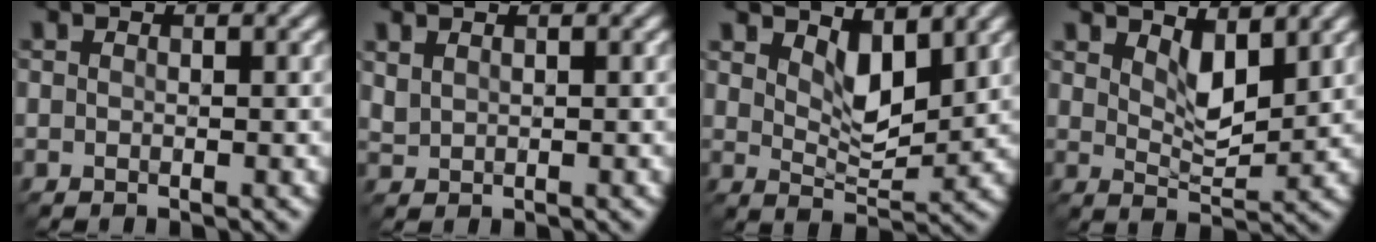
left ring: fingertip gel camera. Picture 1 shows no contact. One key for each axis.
{"total": 0.8, "fx": 0.7, "fy": 0.4, "fz": 0.1, "tx": -0.007, "ty": 0.002, "tz": 0.019}
{"total": 3.3, "fx": 2.2, "fy": 1.3, "fz": 2.1, "tx": -0.045, "ty": -0.009, "tz": 0.039}
{"total": 2.9, "fx": 2.0, "fy": 1.0, "fz": 1.9, "tx": -0.040, "ty": -0.008, "tz": 0.037}